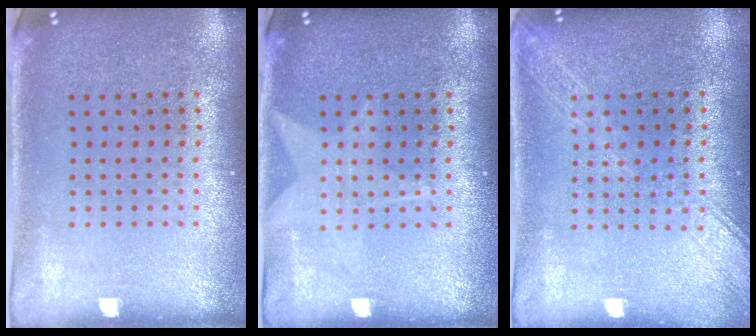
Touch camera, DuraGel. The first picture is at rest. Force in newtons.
{"total": 1.3, "press": 1.3, "slide": 0.1}
{"total": 1.7, "press": 1.7, "slide": 0.3}